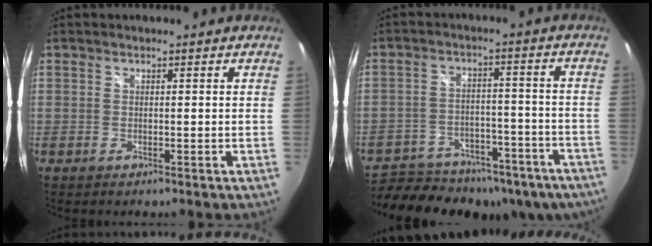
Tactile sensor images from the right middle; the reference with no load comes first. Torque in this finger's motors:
{"motor_torque": [0.23, -1.02, 0.32, 0.06]}